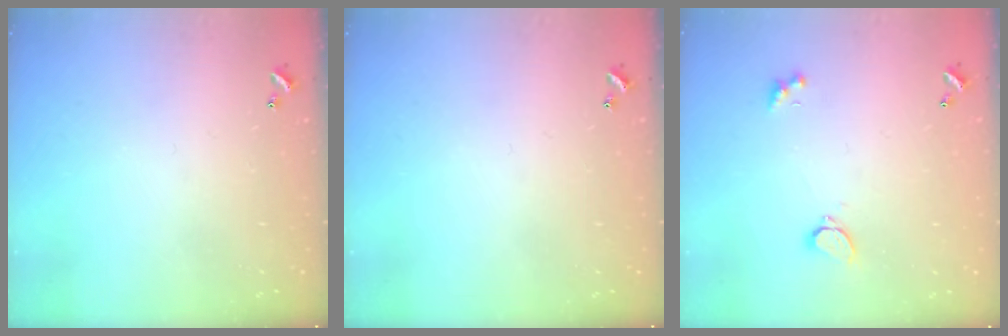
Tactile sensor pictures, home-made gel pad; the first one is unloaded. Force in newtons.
{"total": 0.0}
{"total": 1.6, "press": 1.5, "slide": 0.5}